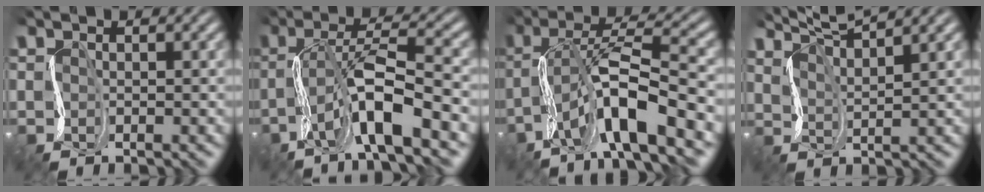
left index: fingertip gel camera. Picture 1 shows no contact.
{"total": 7.8, "force": [-3.1, 1.4, 7.0], "torque": [-0.123, 0.015, -0.064]}
{"total": 9.0, "force": [-4.0, 2.1, 7.8], "torque": [-0.136, 0.021, -0.077]}
{"total": 5.2, "force": [4.9, 0.0, 1.8], "torque": [-0.032, 0.015, 0.073]}